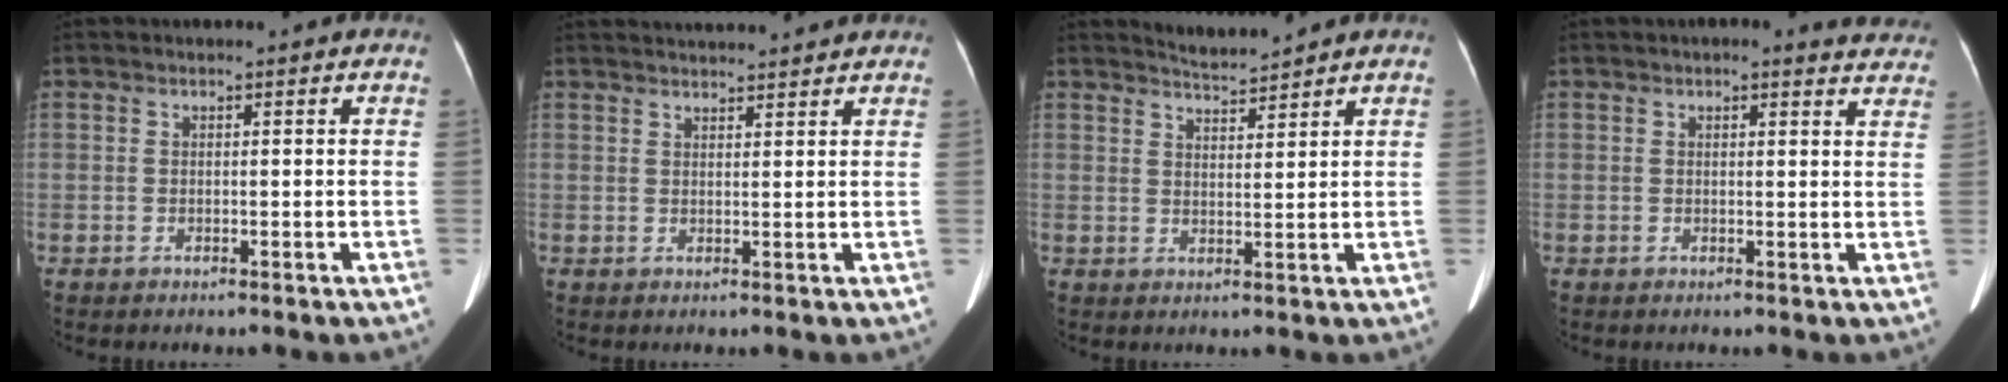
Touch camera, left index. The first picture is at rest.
{"total": 8.8, "force": [8.4, 0.6, 2.4], "torque": [-0.034, 0.031, 0.106]}
{"total": 3.0, "force": [3.0, -0.5, -0.1], "torque": [-0.003, 0.000, 0.058]}
{"total": 6.9, "force": [6.1, 2.2, 2.3], "torque": [-0.007, 0.000, 0.043]}